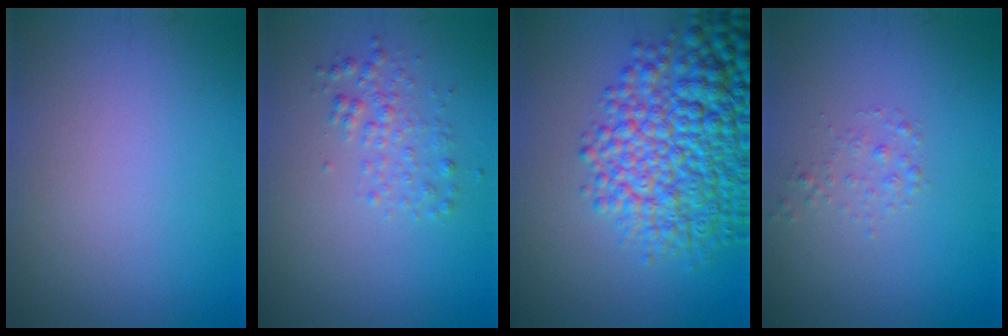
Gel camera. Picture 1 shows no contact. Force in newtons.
{"total": 2.0, "press": 2.0, "slide": 0.1}
{"total": 10.2, "press": 10.2, "slide": 0.3}
{"total": 1.0, "press": 1.0, "slide": 0.0}